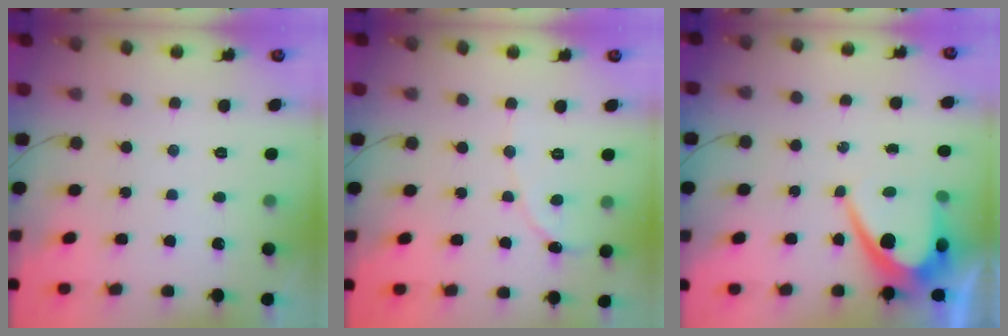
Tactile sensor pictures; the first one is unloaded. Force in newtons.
{"total": 2.1, "press": 2.1, "slide": 0.2}
{"total": 8.7, "press": 8.7, "slide": 0.4}